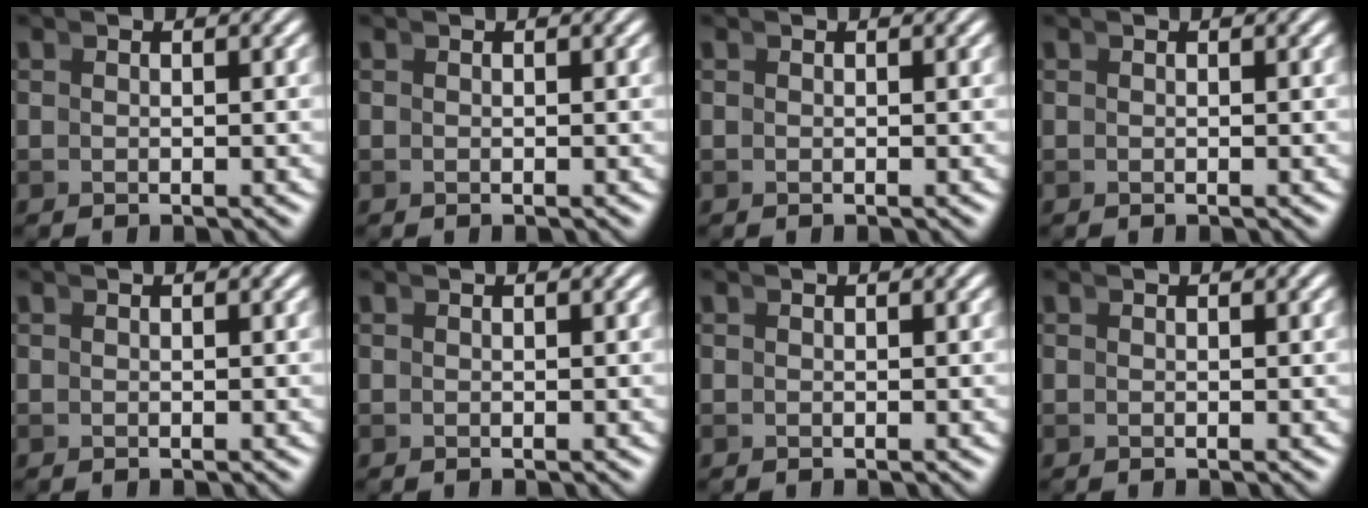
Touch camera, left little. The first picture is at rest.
{"total": 0.0}
{"total": 0.0}
{"total": 0.0}
{"total": 0.0}
{"total": 0.0}
{"total": 0.0}
{"total": 0.0}